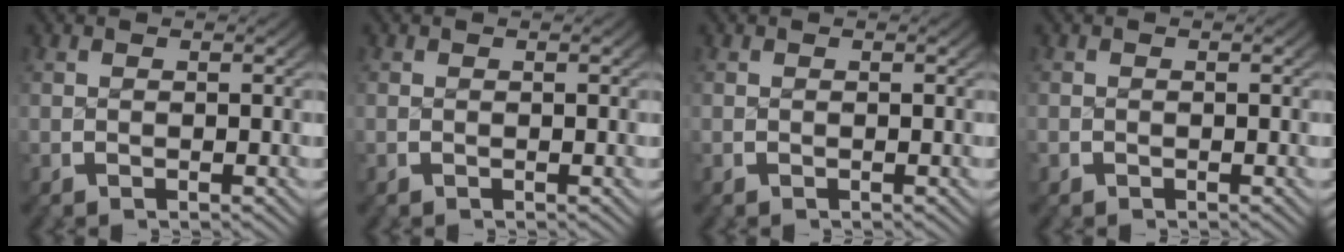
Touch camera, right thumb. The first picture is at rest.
{"total": 0.0}
{"total": 0.0}
{"total": 0.6, "force": [-0.4, 0.4, -0.2], "torque": [0.000, -0.006, -0.009]}